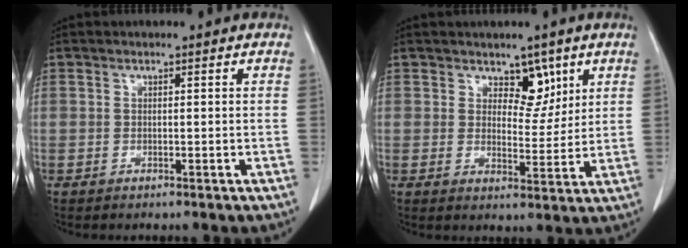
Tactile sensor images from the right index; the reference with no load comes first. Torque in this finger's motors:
{"motor_torque": [-0.10, 0.12, -0.02, -0.01]}